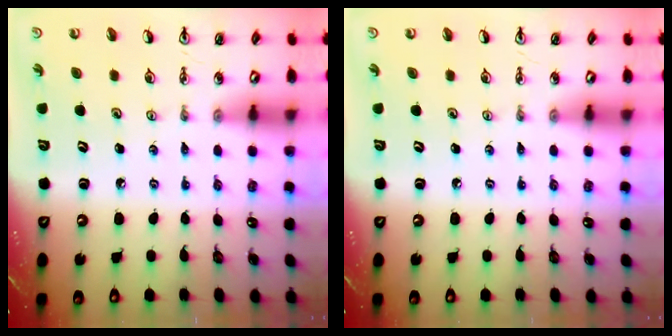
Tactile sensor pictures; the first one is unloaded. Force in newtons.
{"total": 0.0}